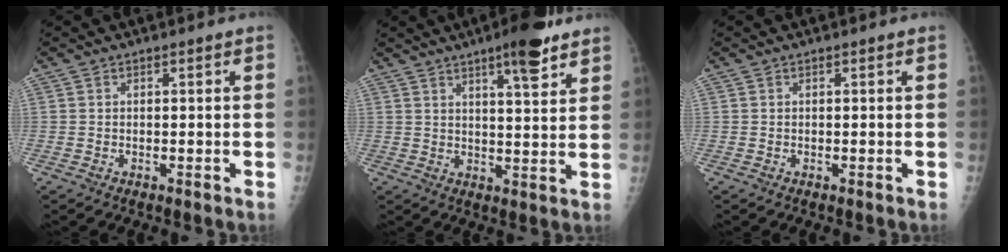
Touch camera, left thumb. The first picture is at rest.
{"total": 9.2, "force": [5.9, 2.1, 6.8], "torque": [-0.084, -0.031, 0.083]}
{"total": 0.0}